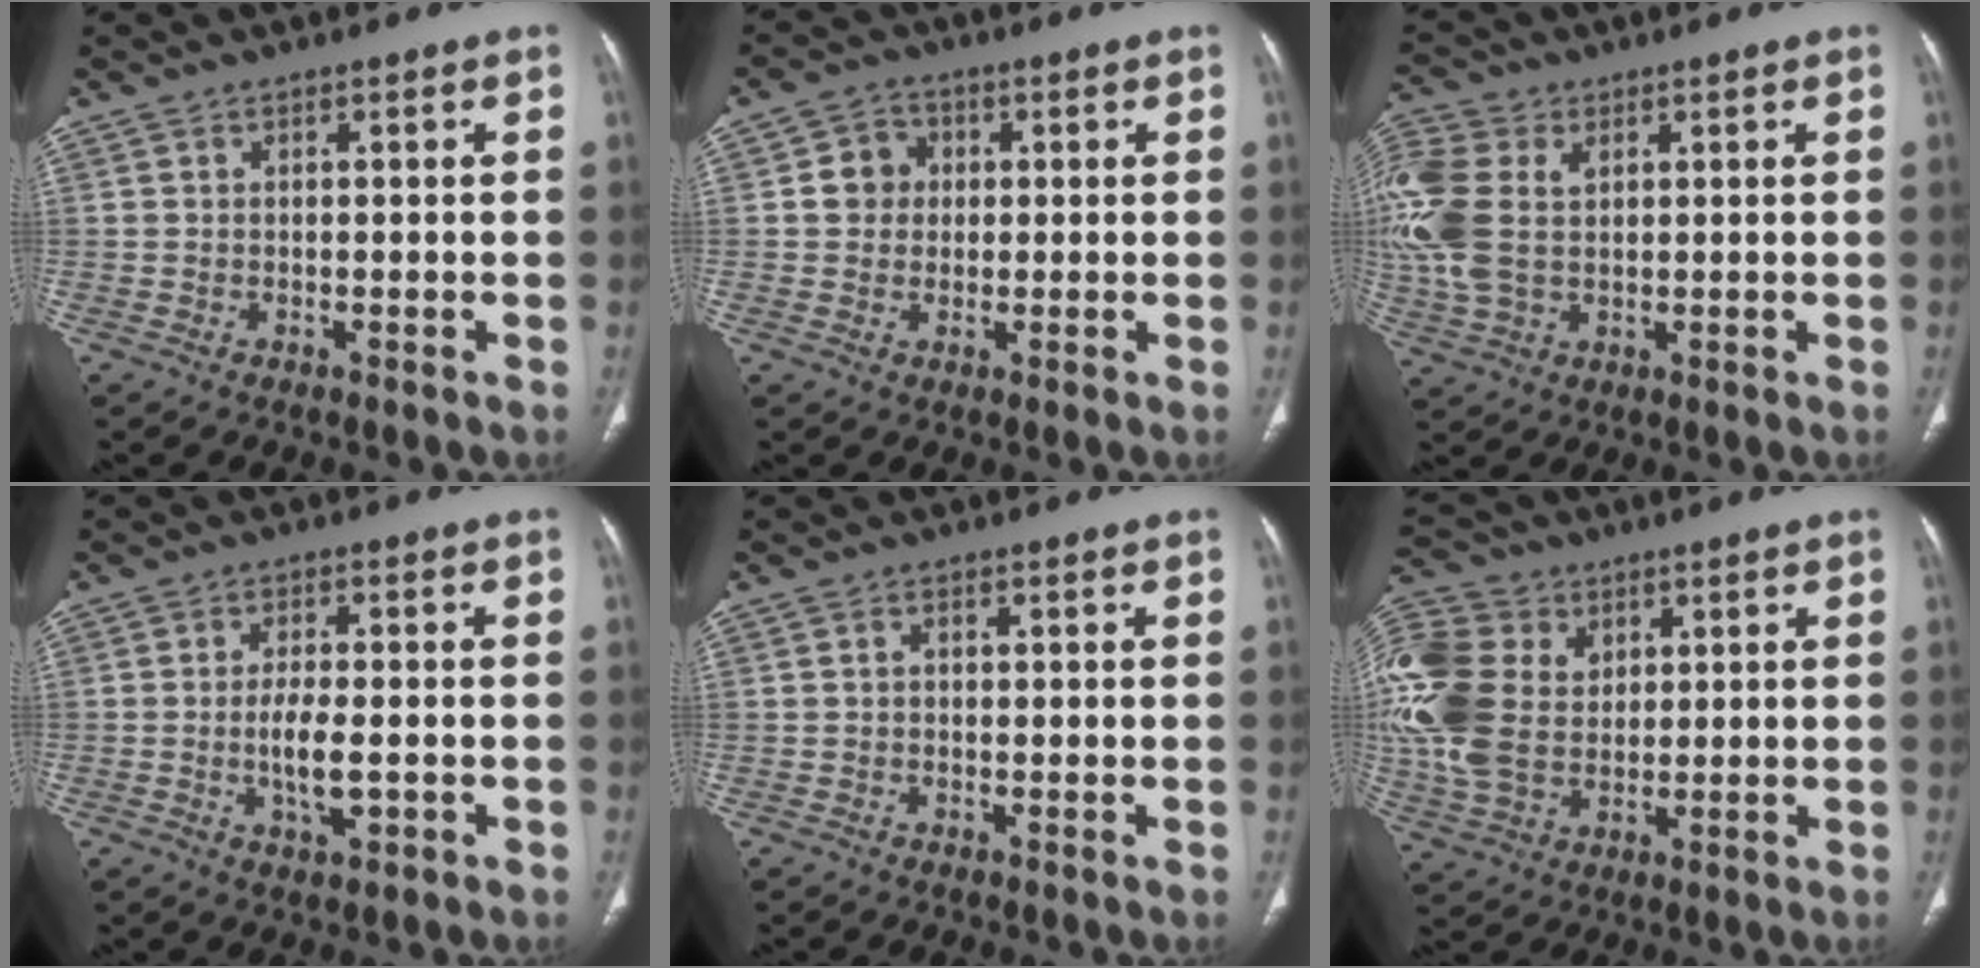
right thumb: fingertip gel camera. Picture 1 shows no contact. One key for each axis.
{"total": 5.0, "fx": 0.6, "fy": 4.6, "fz": 1.9, "tx": -0.009, "ty": 0.007, "tz": 0.005}
{"total": 13.7, "fx": 2.7, "fy": 9.1, "fz": 9.8, "tx": -0.249, "ty": 0.011, "tz": 0.054}
{"total": 5.7, "fx": -1.3, "fy": 2.2, "fz": 5.1, "tx": -0.091, "ty": -0.001, "tz": -0.022}
{"total": 0.7, "fx": 0.0, "fy": 0.5, "fz": 0.5, "tx": -0.005, "ty": 0.003, "tz": -0.005}
{"total": 18.2, "fx": 3.3, "fy": 13.6, "fz": 11.6, "tx": -0.267, "ty": 0.003, "tz": 0.064}